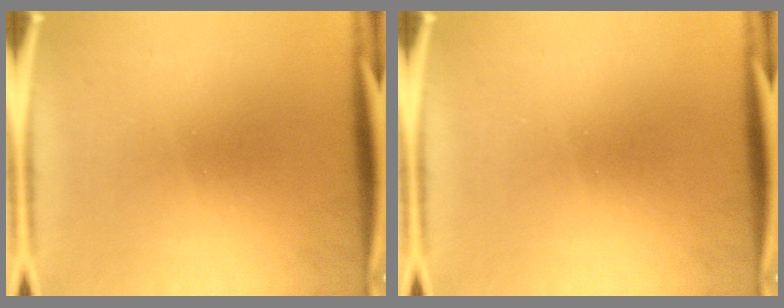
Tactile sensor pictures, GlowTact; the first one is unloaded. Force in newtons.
{"total": 0.0}